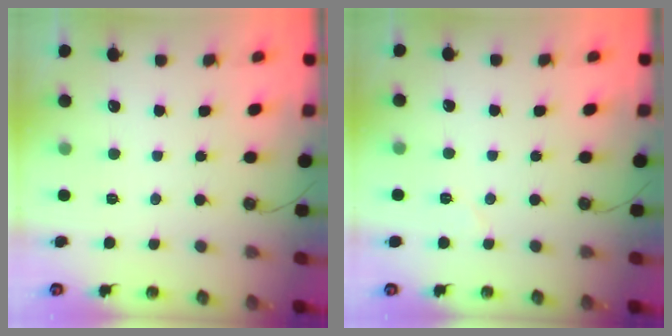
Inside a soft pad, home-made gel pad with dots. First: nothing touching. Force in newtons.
{"total": 4.9, "press": 4.5, "slide": 1.9}